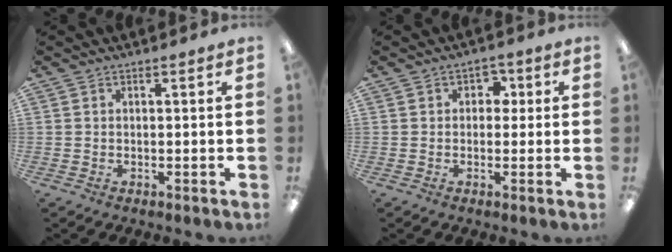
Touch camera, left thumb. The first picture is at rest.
{"total": 2.8, "force": [0.4, 2.4, 1.5], "torque": [-0.014, 0.004, 0.000]}